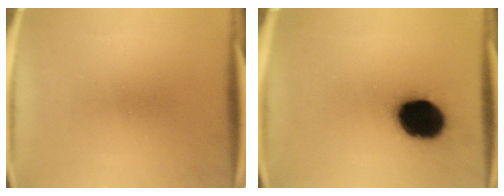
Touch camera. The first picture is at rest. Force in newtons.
{"total": 18.7}